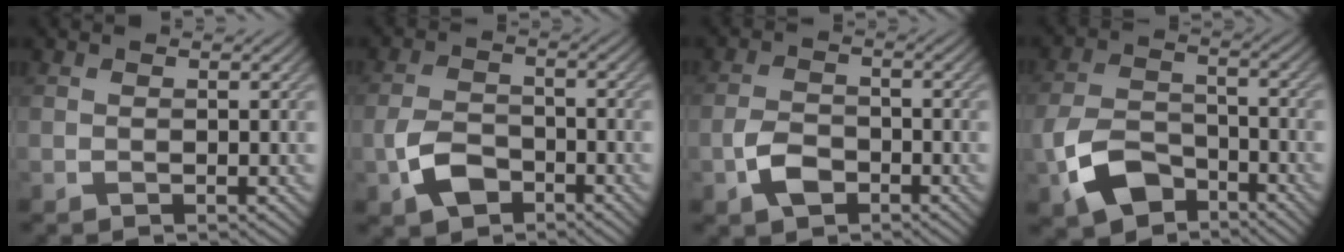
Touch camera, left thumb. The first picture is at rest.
{"total": 5.0, "force": [-2.8, 3.0, 2.9], "torque": [-0.069, -0.004, -0.063]}
{"total": 4.0, "force": [-2.3, 2.4, 2.3], "torque": [-0.052, -0.002, -0.052]}
{"total": 8.0, "force": [-4.5, 4.7, 4.7], "torque": [-0.117, -0.008, -0.094]}